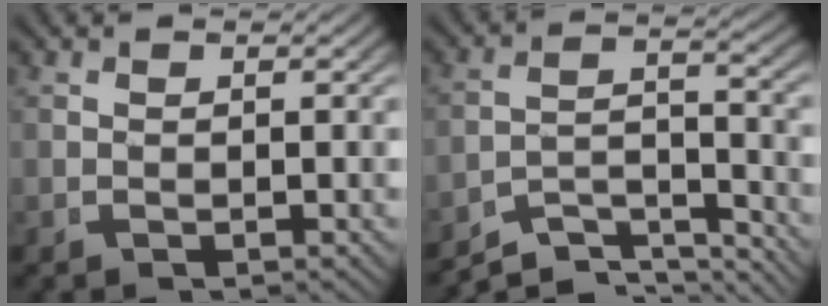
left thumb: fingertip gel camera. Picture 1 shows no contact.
{"total": 7.9, "force": [-5.4, 4.2, 4.1], "torque": [-0.070, -0.033, -0.081]}